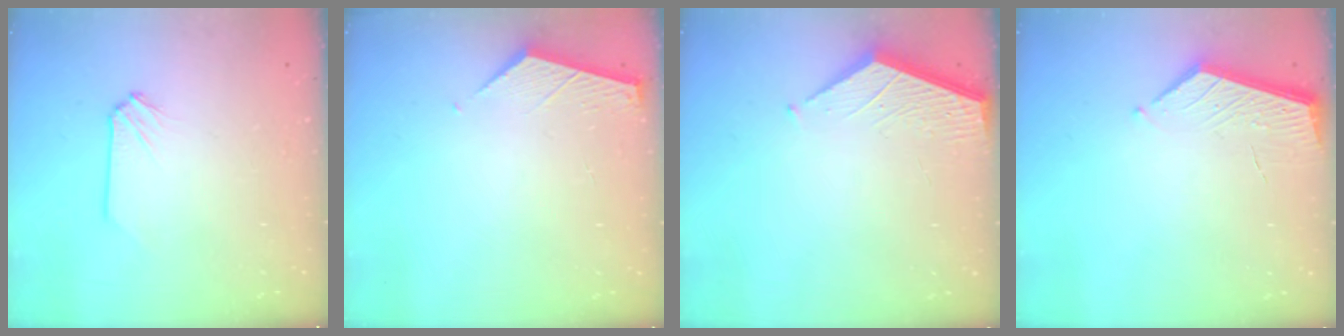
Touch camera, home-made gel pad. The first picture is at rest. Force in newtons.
{"total": 2.8, "press": 2.8, "slide": 0.3}
{"total": 3.4, "press": 3.4, "slide": 0.3}
{"total": 3.5, "press": 3.5, "slide": 0.4}